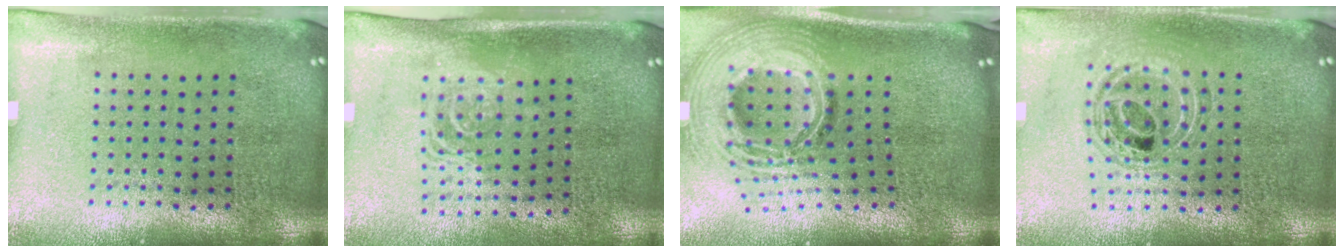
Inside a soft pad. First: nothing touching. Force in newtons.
{"total": 1.6, "press": 1.3, "slide": 0.9}
{"total": 3.0, "press": 2.0, "slide": 2.2}
{"total": 0.9, "press": 0.9, "slide": 0.2}